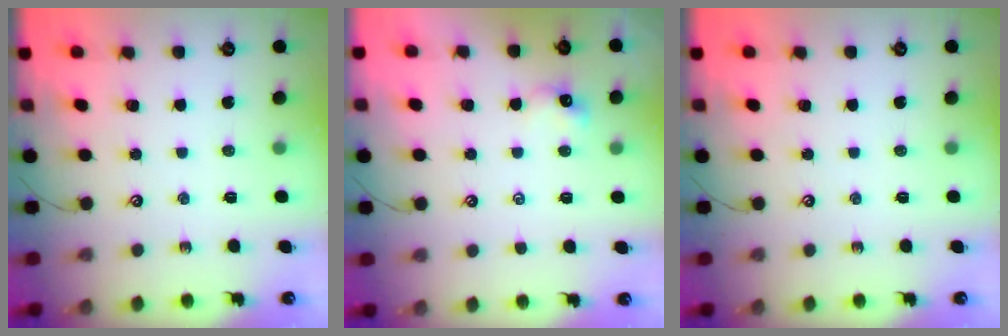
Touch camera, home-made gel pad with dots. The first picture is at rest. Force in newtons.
{"total": 0.9, "press": 0.9, "slide": 0.2}
{"total": 0.0}